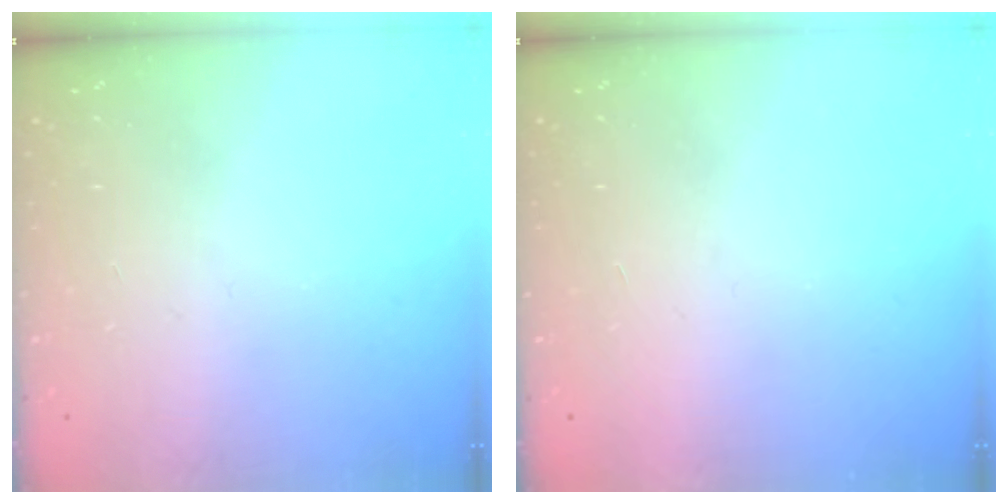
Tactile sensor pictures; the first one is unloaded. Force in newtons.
{"total": 1.5, "press": 1.5, "slide": 0.1}